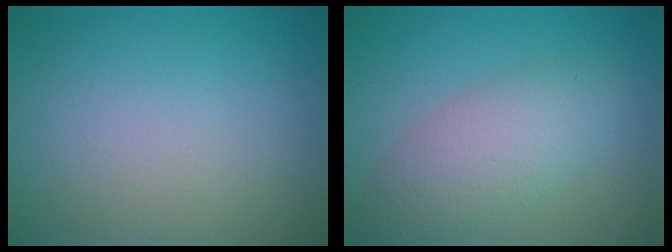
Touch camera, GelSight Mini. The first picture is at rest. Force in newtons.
{"total": 4.9, "press": 4.9, "slide": 0.5}